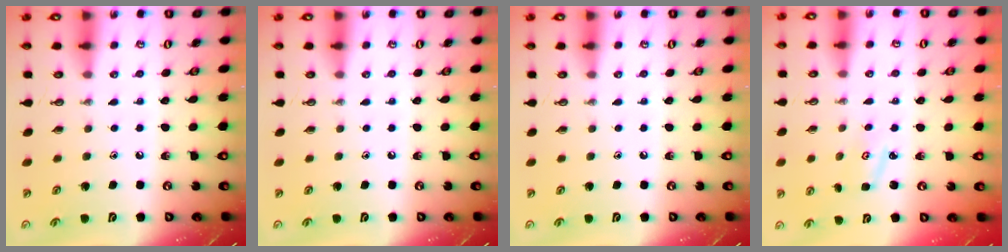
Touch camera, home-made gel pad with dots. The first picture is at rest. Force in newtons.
{"total": 0.0}
{"total": 0.0}
{"total": 3.0, "press": 2.9, "slide": 0.4}